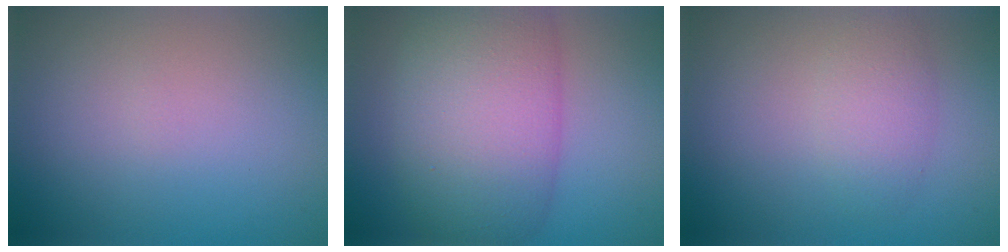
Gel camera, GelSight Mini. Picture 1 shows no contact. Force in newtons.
{"total": 10.3, "press": 10.3, "slide": 0.2}
{"total": 2.6, "press": 2.6, "slide": 0.0}